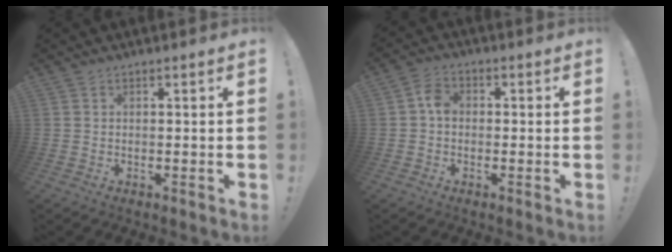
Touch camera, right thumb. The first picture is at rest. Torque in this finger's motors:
{"motor_torque": [0.51, 0.84, 0.57, -0.53, 0.00]}